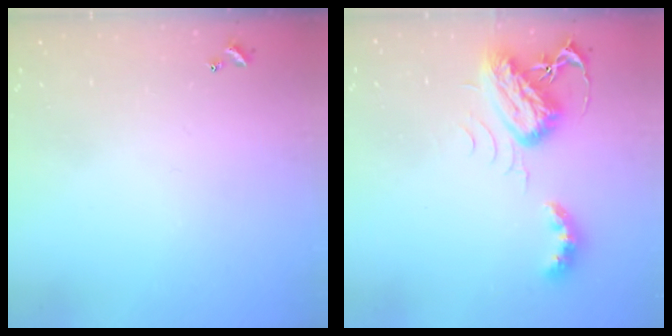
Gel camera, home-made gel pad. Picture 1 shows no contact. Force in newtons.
{"total": 7.7, "press": 7.7, "slide": 0.2}